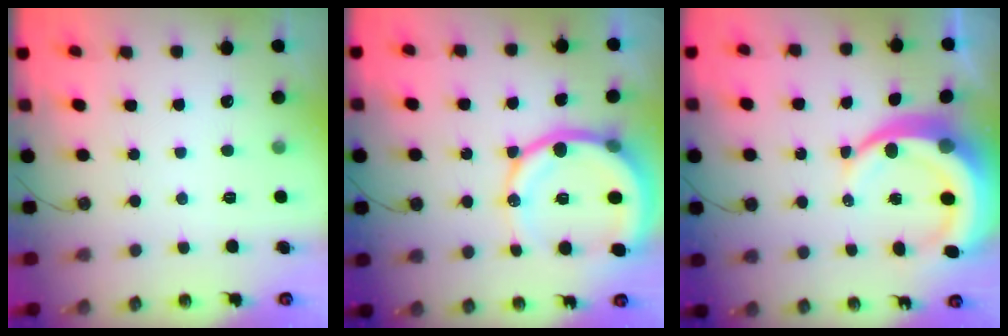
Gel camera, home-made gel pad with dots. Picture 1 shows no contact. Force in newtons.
{"total": 17.5, "press": 17.3, "slide": 3.2}
{"total": 12.7, "press": 12.6, "slide": 1.5}